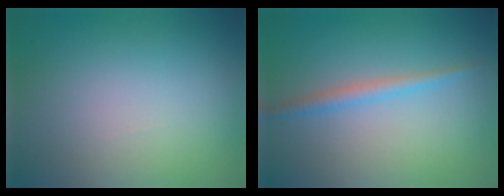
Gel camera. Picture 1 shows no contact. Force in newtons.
{"total": 1.7, "press": 1.7, "slide": 0.1}